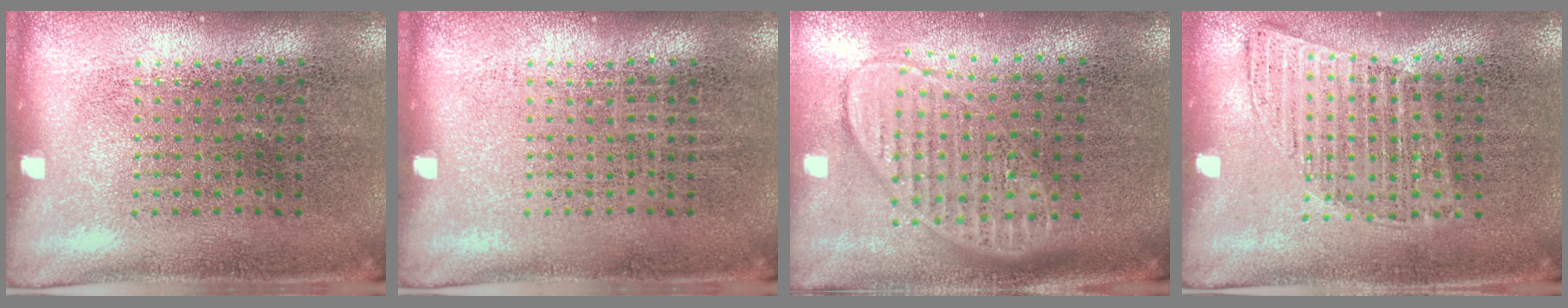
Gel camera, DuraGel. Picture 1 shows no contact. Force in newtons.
{"total": 0.0}
{"total": 1.8, "press": 1.5, "slide": 1.0}
{"total": 1.0, "press": 1.0, "slide": 0.3}